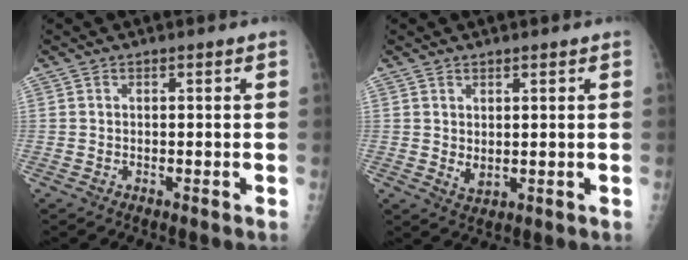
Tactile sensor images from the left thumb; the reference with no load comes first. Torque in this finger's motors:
{"motor_torque": [-0.04, 0.04, -0.07, -0.06, 0.00]}